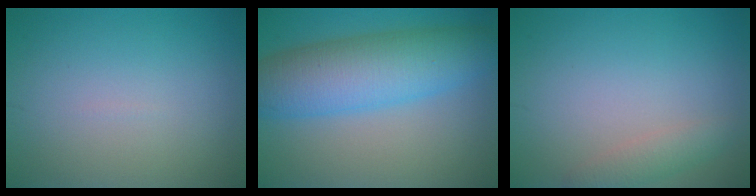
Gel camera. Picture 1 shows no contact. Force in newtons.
{"total": 8.6, "press": 8.6, "slide": 0.2}
{"total": 1.9, "press": 1.9, "slide": 0.1}